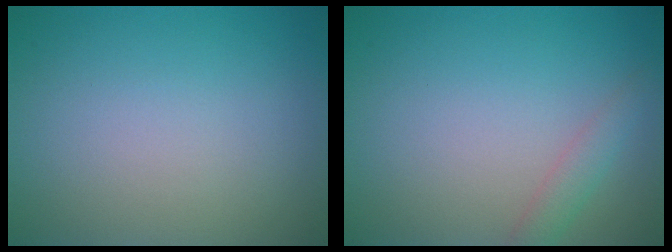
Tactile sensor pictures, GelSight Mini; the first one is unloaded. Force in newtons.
{"total": 1.6, "press": 1.6, "slide": 0.0}